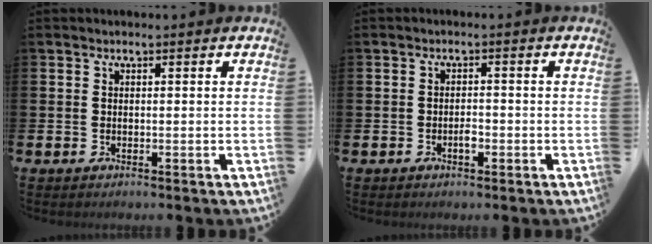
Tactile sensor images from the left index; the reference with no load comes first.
{"total": 1.4, "force": [-0.7, 0.7, 1.1], "torque": [-0.016, -0.001, -0.014]}